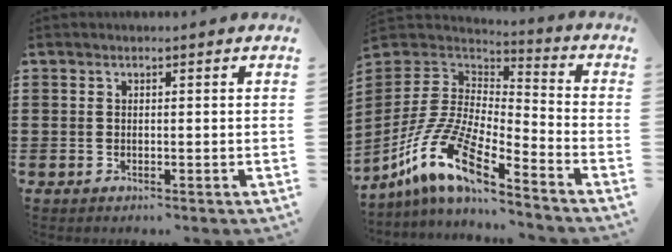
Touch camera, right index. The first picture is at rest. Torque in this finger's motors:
{"motor_torque": [1.38, -0.76, 1.05, 0.21]}